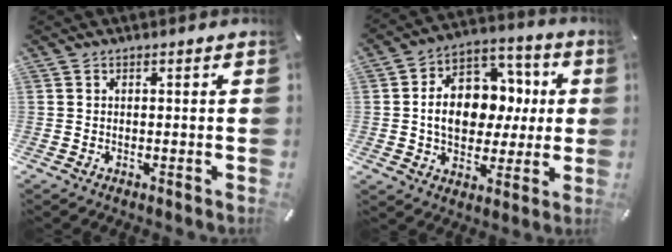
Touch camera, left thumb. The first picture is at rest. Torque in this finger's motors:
{"motor_torque": [1.81, 2.52, 1.19, -0.86, 0.43]}